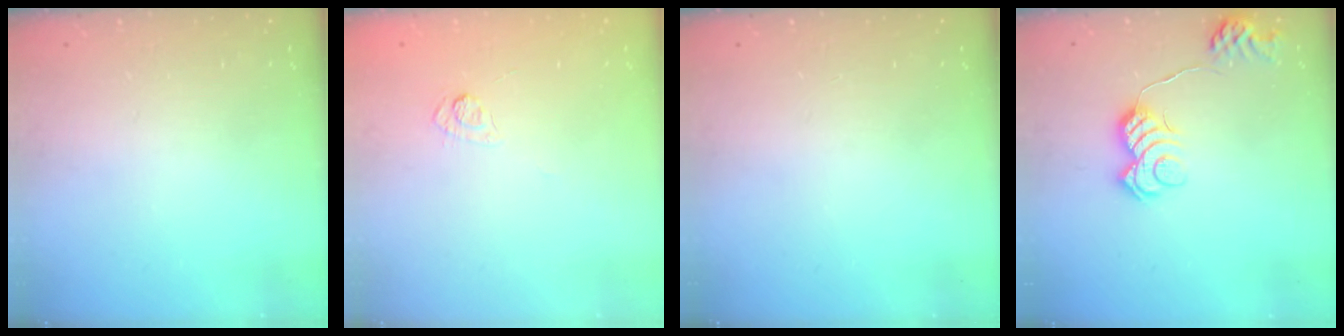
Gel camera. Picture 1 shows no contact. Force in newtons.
{"total": 4.0, "press": 3.7, "slide": 1.5}
{"total": 0.0}
{"total": 13.0, "press": 13.0, "slide": 0.4}